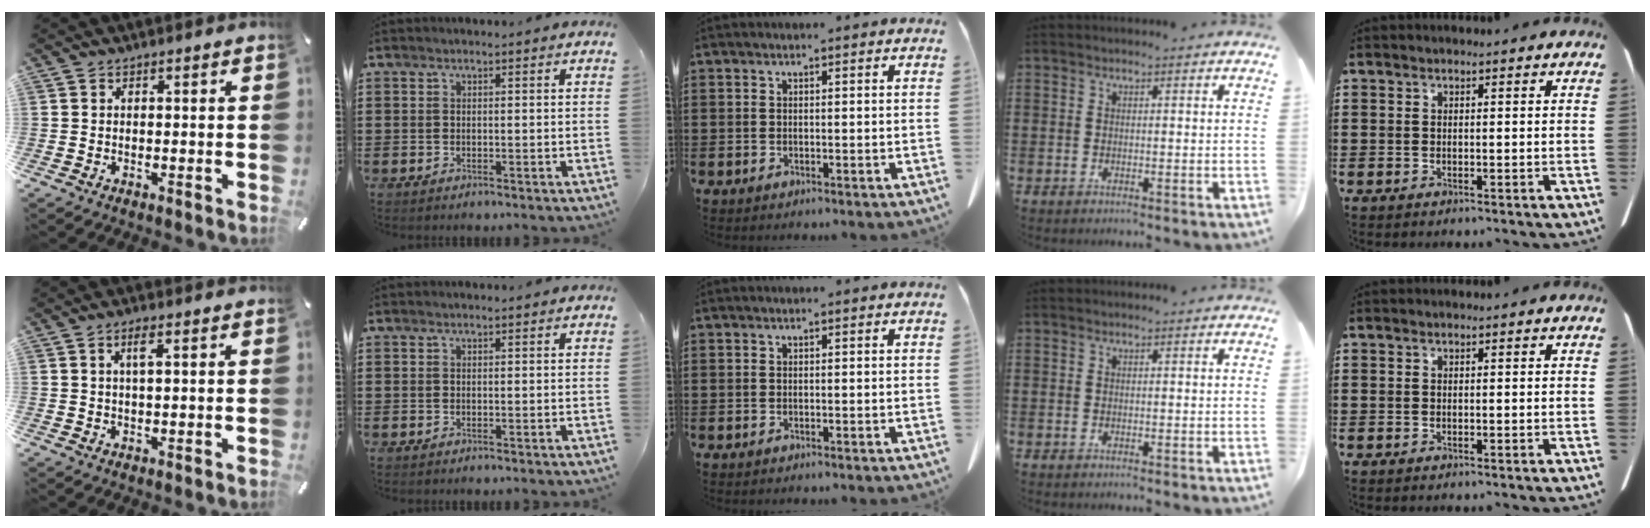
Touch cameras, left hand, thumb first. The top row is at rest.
{"thumb": {"total": 3.1, "force": [1.2, 0.7, 2.8], "torque": [-0.059, 0.005, 0.017]}}